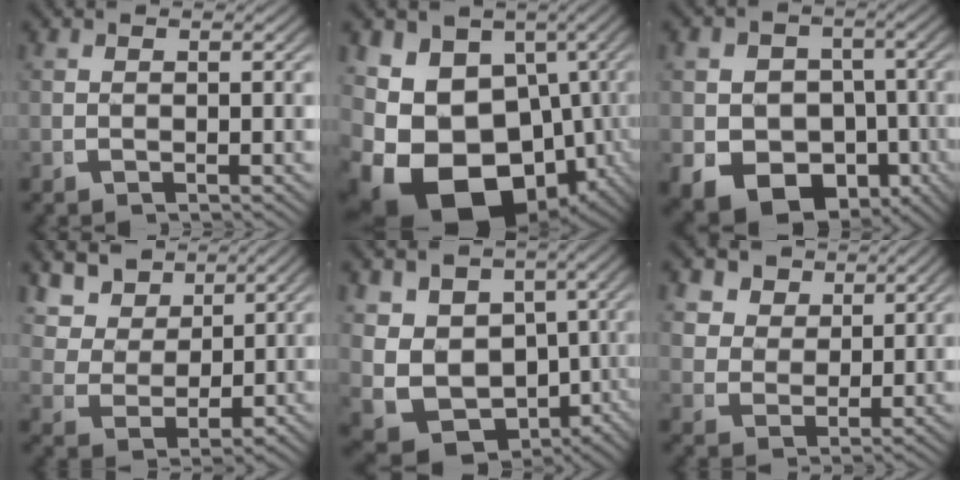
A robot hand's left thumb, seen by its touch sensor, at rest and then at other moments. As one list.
[{"total": 20.9, "force": [-5.5, 15.8, 12.6], "torque": [-0.268, -0.098, -0.052]}, {"total": 12.1, "force": [-4.9, 9.5, 5.7], "torque": [-0.130, -0.064, -0.056]}, {"total": 7.4, "force": [3.3, 5.2, 4.1], "torque": [-0.089, -0.019, 0.066]}, {"total": 14.4, "force": [-3.6, 11.3, 8.1], "torque": [-0.190, -0.084, -0.033]}, {"total": 5.4, "force": [2.9, 3.8, 2.4], "torque": [-0.052, -0.015, 0.058]}]